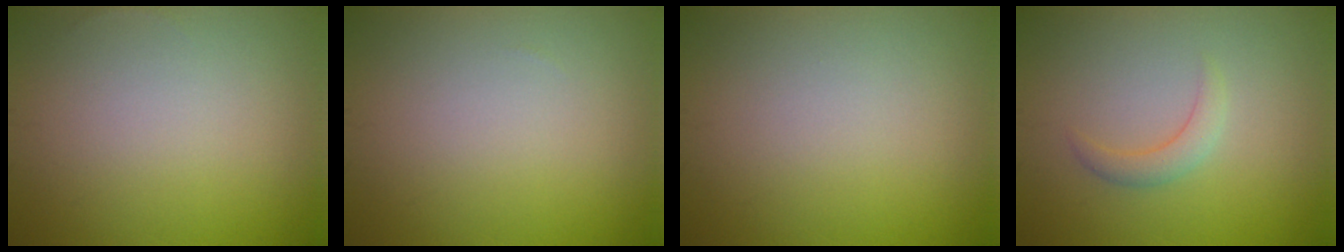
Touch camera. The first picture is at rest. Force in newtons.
{"total": 0.0}
{"total": 0.0}
{"total": 1.7, "press": 1.7, "slide": 0.2}